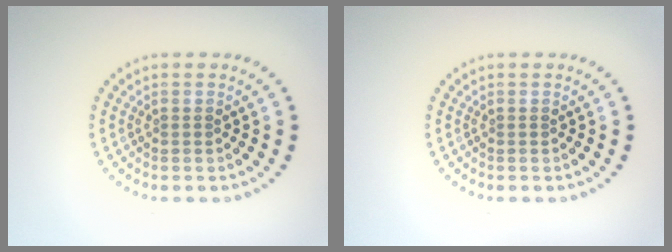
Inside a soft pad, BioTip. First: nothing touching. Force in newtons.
{"total": 0.0}